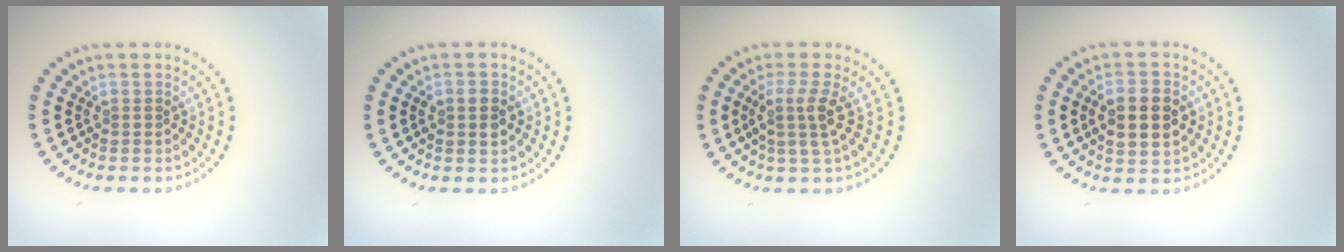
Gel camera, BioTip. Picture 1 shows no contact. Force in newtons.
{"total": 1.8, "press": 1.8, "slide": 0.1}
{"total": 2.7, "press": 2.1, "slide": 1.8}
{"total": 4.6, "press": 4.6, "slide": 0.3}